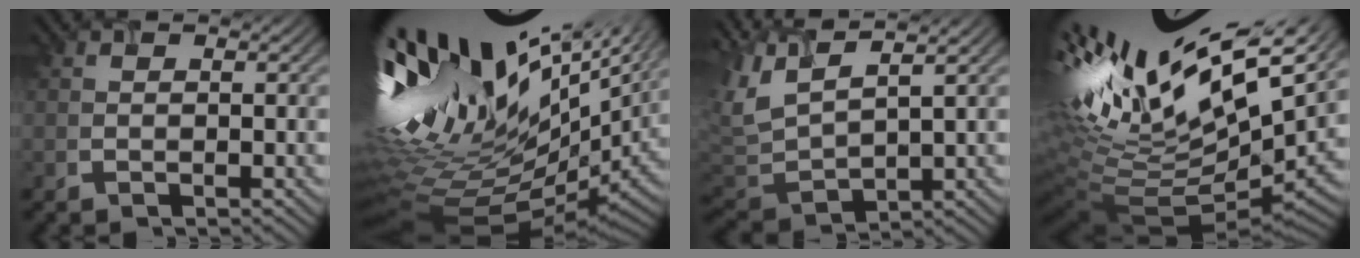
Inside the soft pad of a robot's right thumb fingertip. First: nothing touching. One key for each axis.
{"total": 17.0, "fx": 5.8, "fy": 7.2, "fz": 14.3, "tx": -0.282, "ty": -0.014, "tz": 0.145}
{"total": 6.2, "fx": 3.8, "fy": 1.3, "fz": 4.6, "tx": -0.128, "ty": 0.018, "tz": 0.079}
{"total": 17.7, "fx": 7.5, "fy": 7.3, "fz": 14.3, "tx": -0.306, "ty": 0.010, "tz": 0.164}